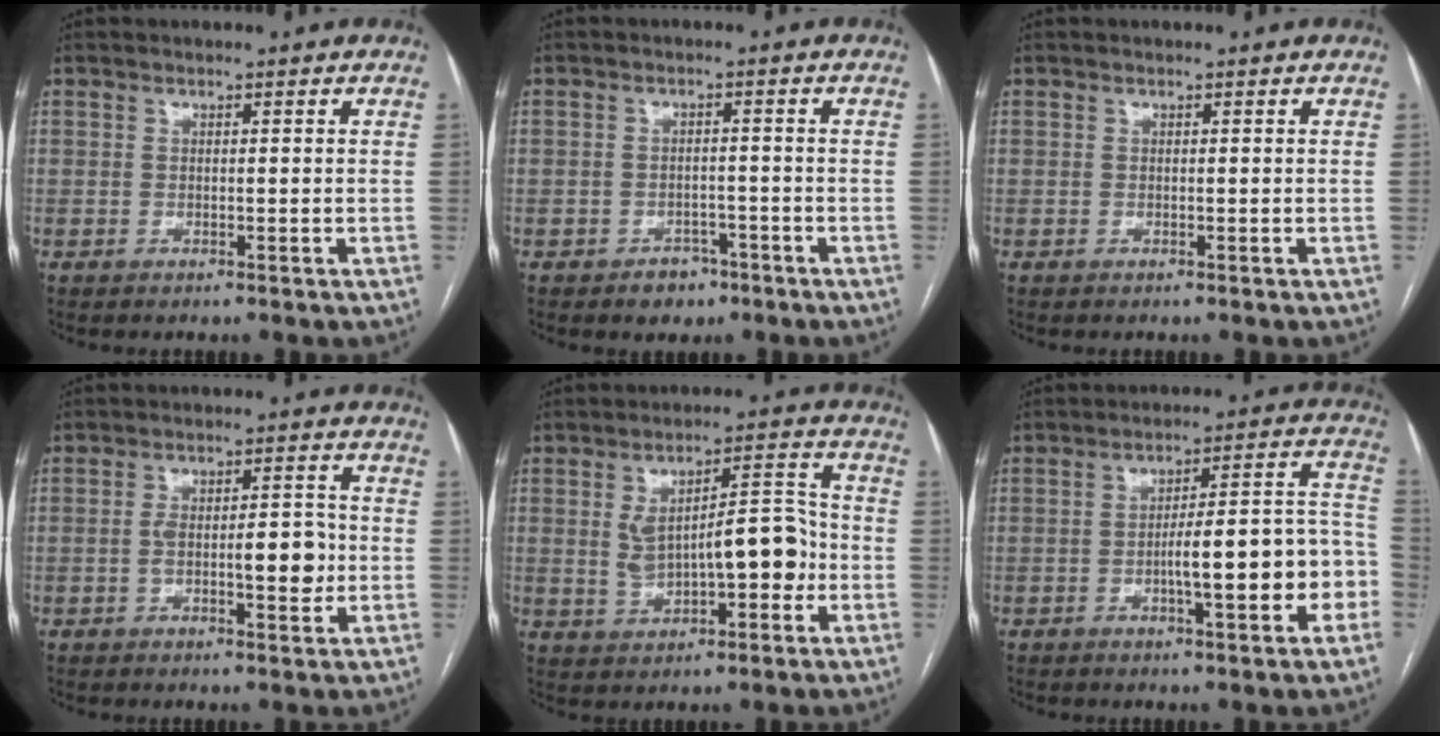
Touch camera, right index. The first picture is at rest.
{"total": 3.6, "force": [-2.3, 2.6, 1.0], "torque": [-0.008, 0.010, -0.027]}
{"total": 0.0}
{"total": 7.8, "force": [-1.2, 2.5, 7.3], "torque": [-0.120, 0.014, -0.016]}
{"total": 11.7, "force": [-0.9, 4.6, 10.7], "torque": [-0.175, 0.033, 0.000]}
{"total": 13.3, "force": [-3.4, 2.6, 12.6], "torque": [-0.167, 0.034, -0.046]}